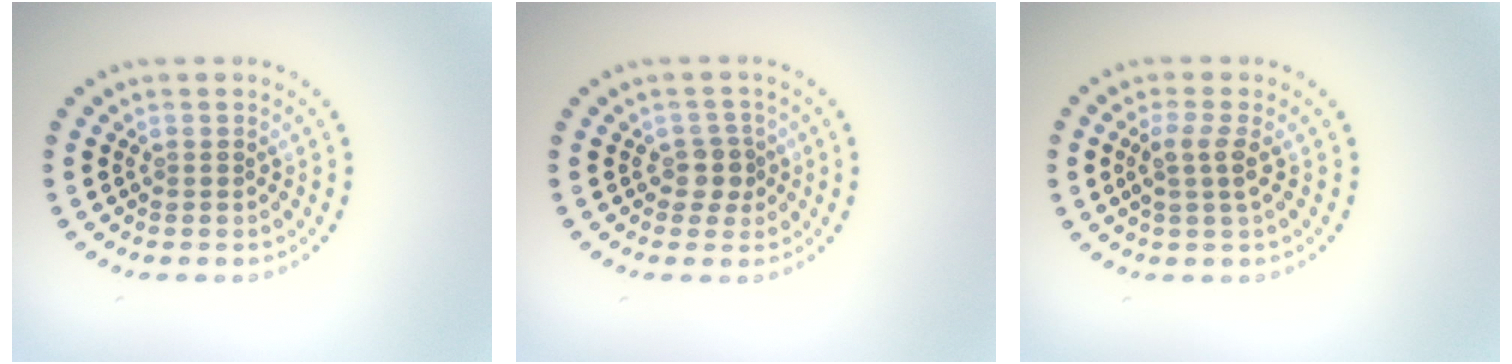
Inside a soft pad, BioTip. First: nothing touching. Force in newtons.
{"total": 1.9, "press": 1.6, "slide": 1.0}
{"total": 2.0, "press": 1.7, "slide": 1.2}